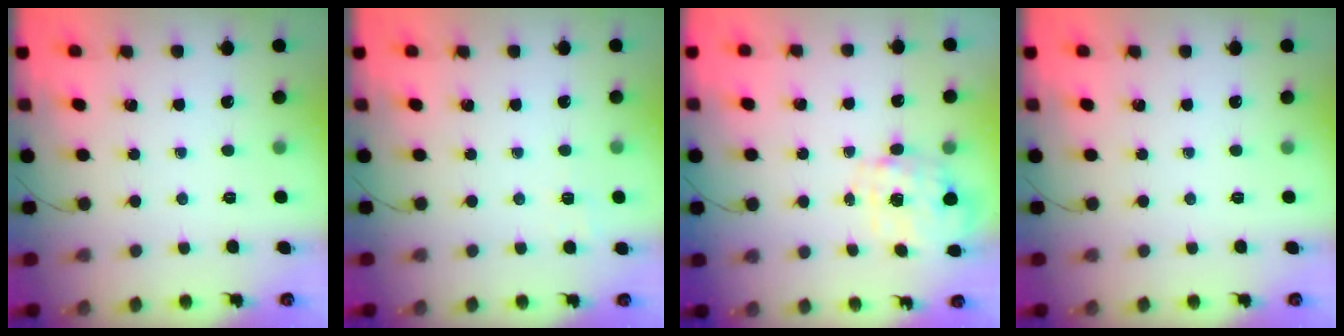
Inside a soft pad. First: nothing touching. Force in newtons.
{"total": 1.4, "press": 0.2, "slide": 1.4}
{"total": 2.7, "press": 2.6, "slide": 0.9}
{"total": 0.0}